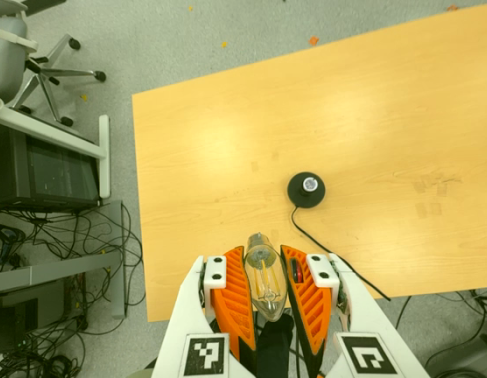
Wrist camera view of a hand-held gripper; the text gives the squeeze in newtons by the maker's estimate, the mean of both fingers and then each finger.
{"total": 19.8, "left": 21.6, "right": 18.1}